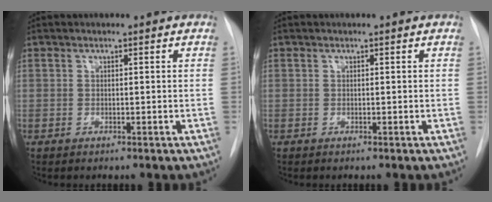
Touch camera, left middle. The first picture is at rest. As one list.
[{"total": 0.0}]